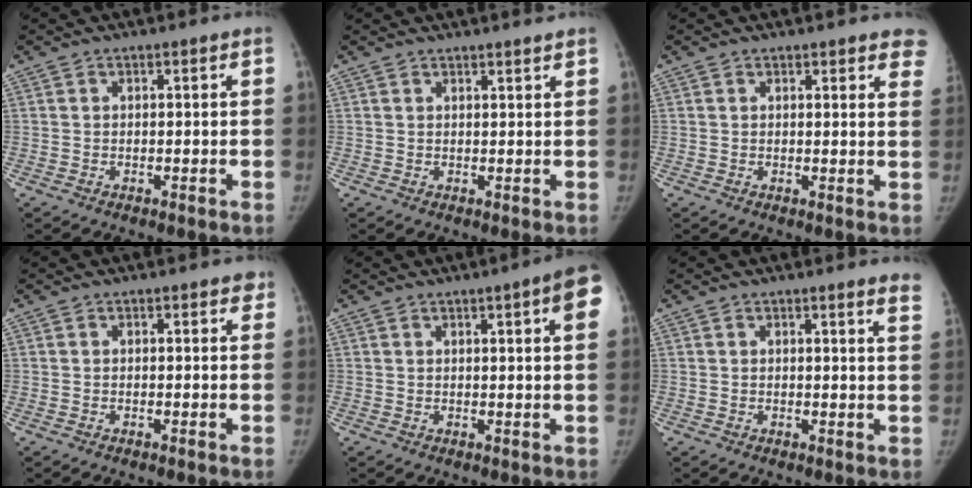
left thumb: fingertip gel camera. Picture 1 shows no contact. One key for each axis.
{"total": 2.8, "fx": 2.6, "fy": -0.2, "fz": 1.1, "tx": -0.004, "ty": -0.003, "tz": 0.033}
{"total": 6.2, "fx": 4.8, "fy": 2.0, "fz": 3.4, "tx": -0.005, "ty": -0.016, "tz": 0.046}
{"total": 1.1, "fx": 0.8, "fy": 0.7, "fz": 0.5, "tx": 0.007, "ty": -0.002, "tz": 0.002}
{"total": 7.0, "fx": 2.8, "fy": 0.9, "fz": 6.3, "tx": -0.067, "ty": -0.002, "tz": 0.029}
{"total": 4.6, "fx": 3.9, "fy": 0.0, "fz": 2.6, "tx": -0.029, "ty": -0.019, "tz": 0.027}